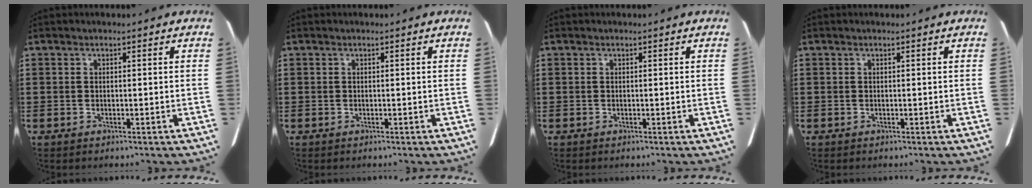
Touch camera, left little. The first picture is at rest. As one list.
[{"total": 0.0}, {"total": 0.0}, {"total": 0.0}]